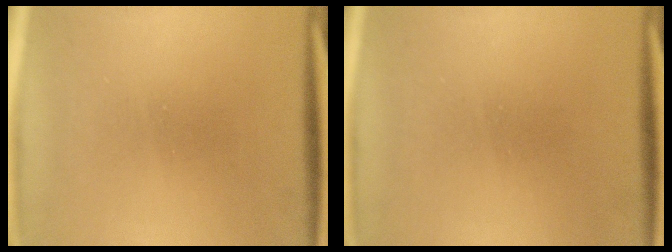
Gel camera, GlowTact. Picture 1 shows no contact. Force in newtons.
{"total": 1.6}